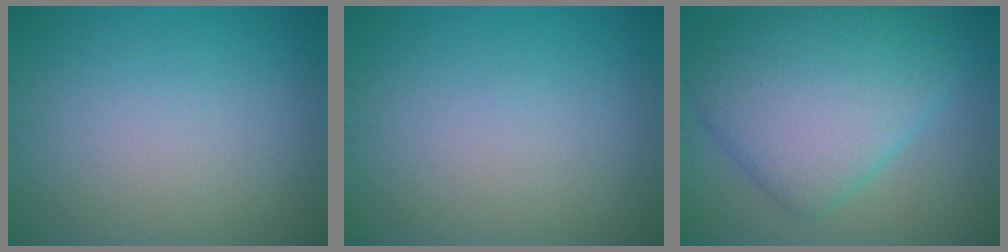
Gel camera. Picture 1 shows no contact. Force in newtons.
{"total": 0.0}
{"total": 9.5, "press": 9.5, "slide": 0.1}